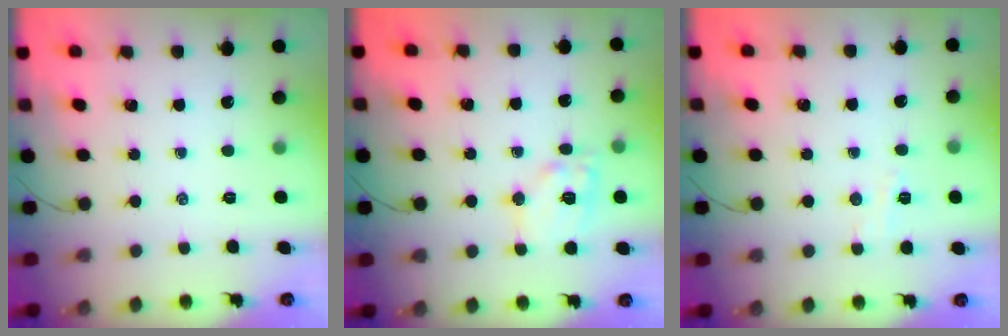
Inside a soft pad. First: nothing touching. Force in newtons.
{"total": 11.1, "press": 11.0, "slide": 1.5}
{"total": 3.5, "press": 3.4, "slide": 0.9}